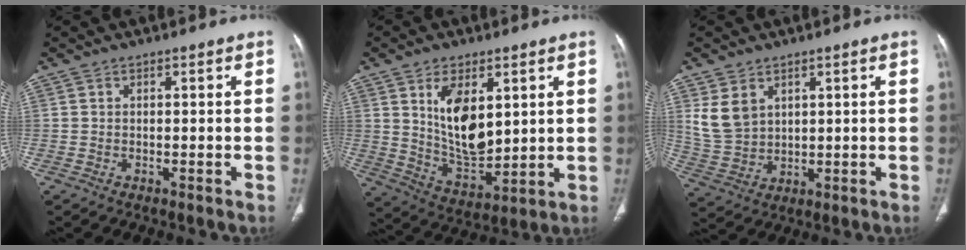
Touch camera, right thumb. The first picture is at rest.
{"total": 13.2, "force": [4.0, 7.1, 10.4], "torque": [-0.158, -0.029, 0.088]}
{"total": 7.4, "force": [3.3, 5.2, 4.1], "torque": [-0.074, -0.012, 0.084]}